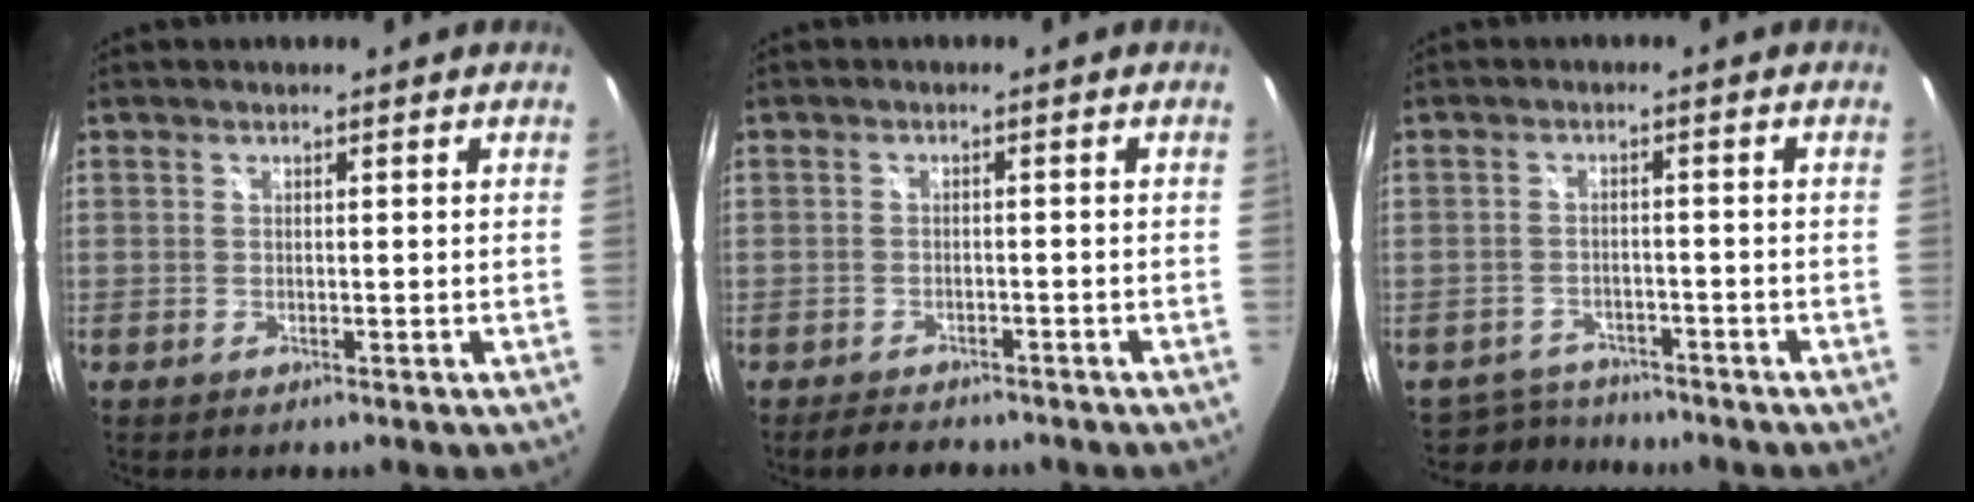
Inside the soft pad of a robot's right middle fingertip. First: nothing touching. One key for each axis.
{"total": 4.4, "fx": -3.8, "fy": 1.9, "fz": 1.3, "tx": -0.035, "ty": 0.001, "tz": -0.054}
{"total": 5.5, "fx": -5.0, "fy": 2.4, "fz": 0.0, "tx": -0.015, "ty": 0.006, "tz": -0.081}